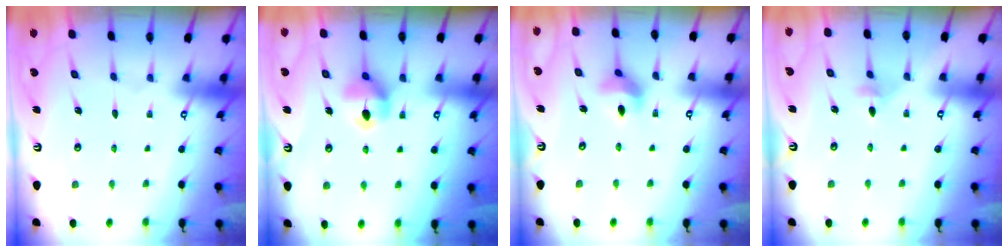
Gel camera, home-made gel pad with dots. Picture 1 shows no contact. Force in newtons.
{"total": 7.4, "press": 7.4, "slide": 0.2}
{"total": 8.5, "press": 8.2, "slide": 1.9}
{"total": 3.8, "press": 3.7, "slide": 0.8}